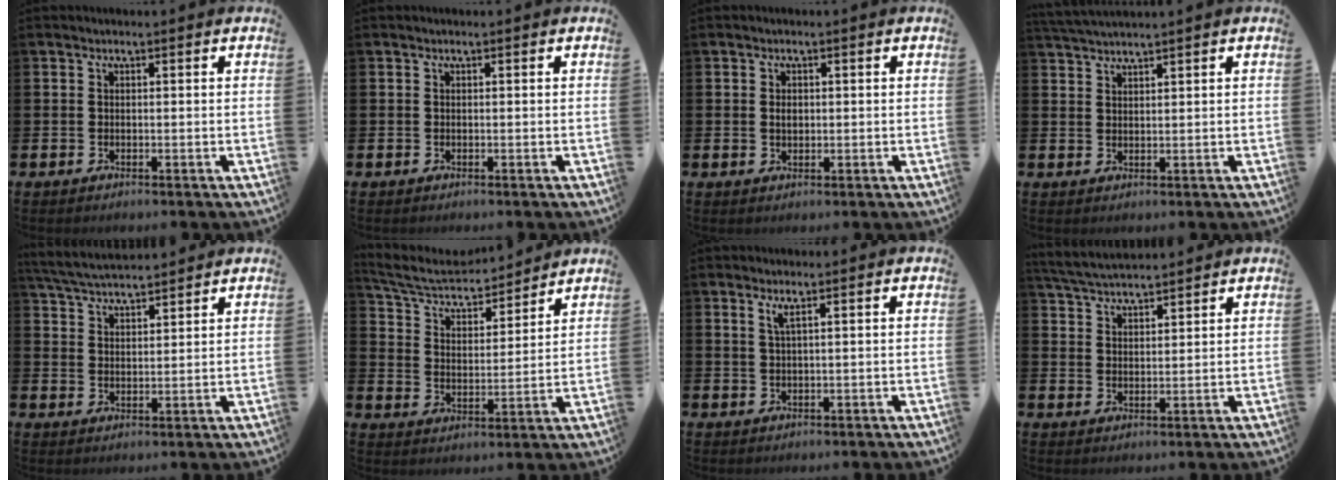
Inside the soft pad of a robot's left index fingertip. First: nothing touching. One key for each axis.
{"total": 0.0}
{"total": 1.8, "fx": 0.2, "fy": 1.0, "fz": 1.4, "tx": -0.021, "ty": 0.003, "tz": 0.000}
{"total": 2.2, "fx": 2.2, "fy": -0.3, "fz": 0.2, "tx": -0.014, "ty": -0.004, "tz": 0.042}
{"total": 4.7, "fx": 4.6, "fy": 0.6, "fz": 0.7, "tx": -0.035, "ty": -0.021, "tz": 0.085}
{"total": 6.8, "fx": 6.3, "fy": 1.8, "fz": 1.7, "tx": -0.072, "ty": -0.047, "tz": 0.108}
{"total": 1.6, "fx": 1.0, "fy": -0.1, "fz": 1.2, "tx": -0.032, "ty": 0.002, "tz": 0.017}
{"total": 4.3, "fx": 4.3, "fy": 0.5, "fz": 0.6, "tx": -0.032, "ty": -0.020, "tz": 0.077}